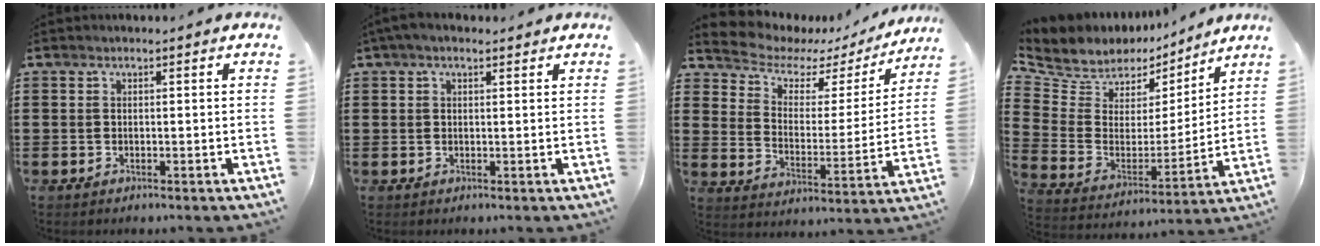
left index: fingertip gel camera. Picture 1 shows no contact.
{"total": 1.8, "force": [1.1, 0.6, 1.3], "torque": [-0.027, 0.006, 0.020]}
{"total": 4.8, "force": [4.0, 2.5, 1.2], "torque": [-0.054, -0.025, 0.062]}
{"total": 6.8, "force": [5.5, 3.9, 0.3], "torque": [-0.053, -0.045, 0.099]}